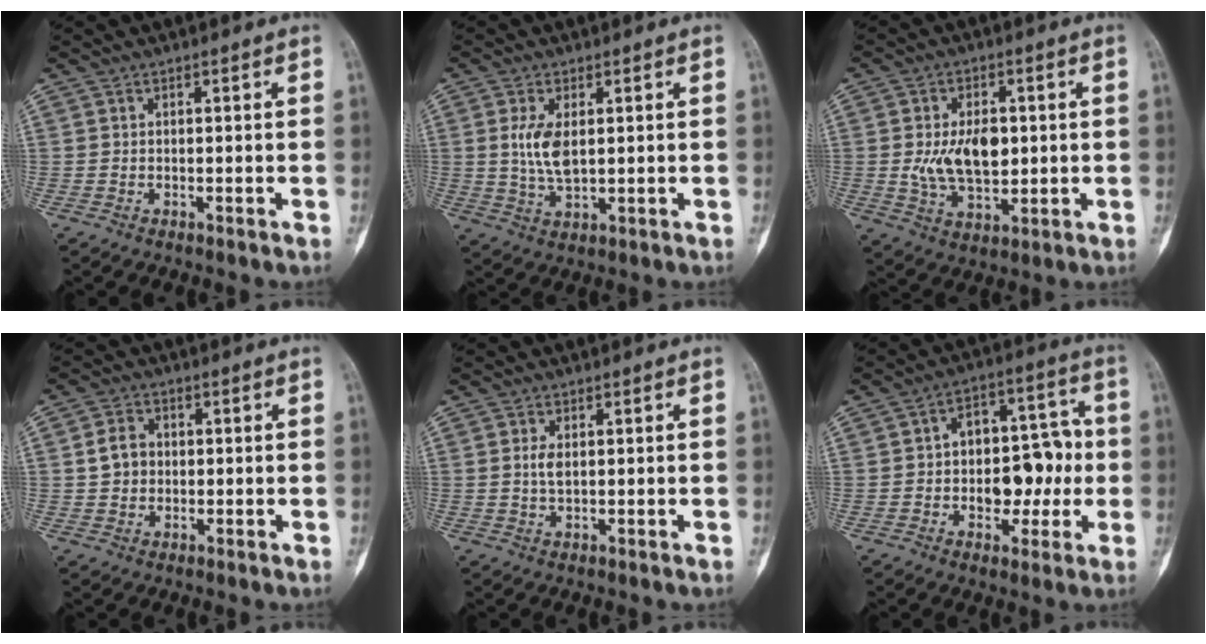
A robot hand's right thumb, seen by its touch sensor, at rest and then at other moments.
{"total": 6.1, "force": [1.1, 2.8, 5.3], "torque": [-0.110, -0.010, 0.026]}
{"total": 10.0, "force": [0.6, 6.1, 8.0], "torque": [-0.127, -0.008, 0.019]}
{"total": 4.5, "force": [0.2, 3.8, 2.4], "torque": [-0.033, 0.010, 0.002]}
{"total": 2.2, "force": [0.4, 1.0, 1.9], "torque": [-0.043, -0.002, 0.009]}
{"total": 13.3, "force": [-1.5, 8.7, 10.0], "torque": [-0.094, 0.047, -0.022]}